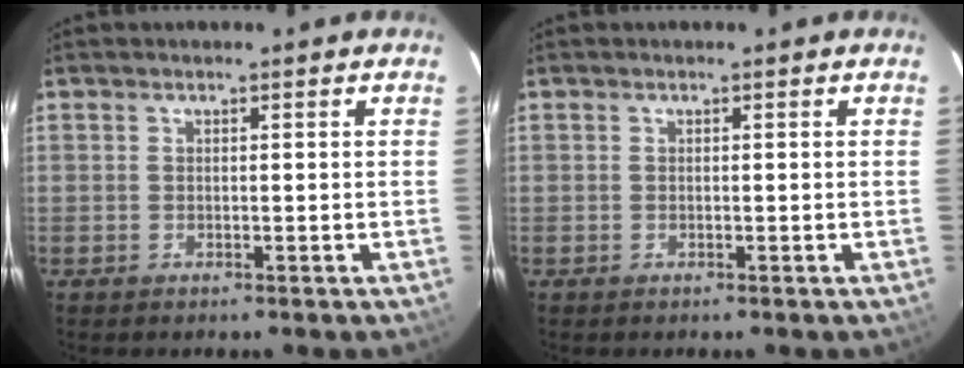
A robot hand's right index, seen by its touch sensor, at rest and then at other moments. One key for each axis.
{"total": 0.0}